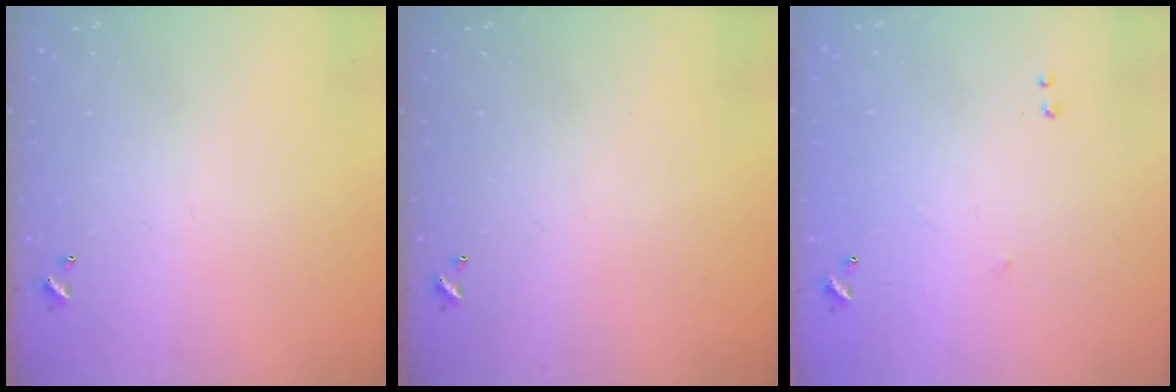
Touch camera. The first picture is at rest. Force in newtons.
{"total": 0.0}
{"total": 6.4, "press": 6.3, "slide": 0.8}